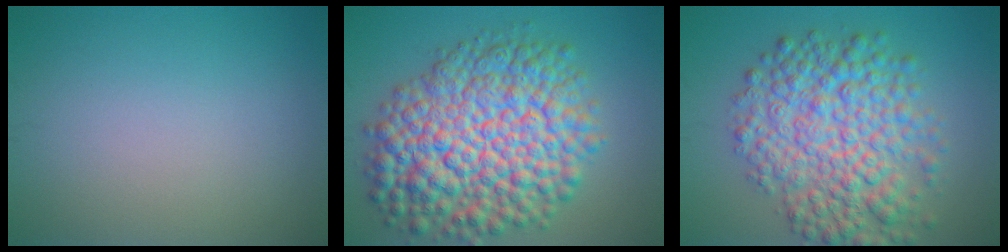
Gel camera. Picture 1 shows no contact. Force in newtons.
{"total": 12.8, "press": 12.8, "slide": 0.4}
{"total": 8.9, "press": 8.9, "slide": 0.1}